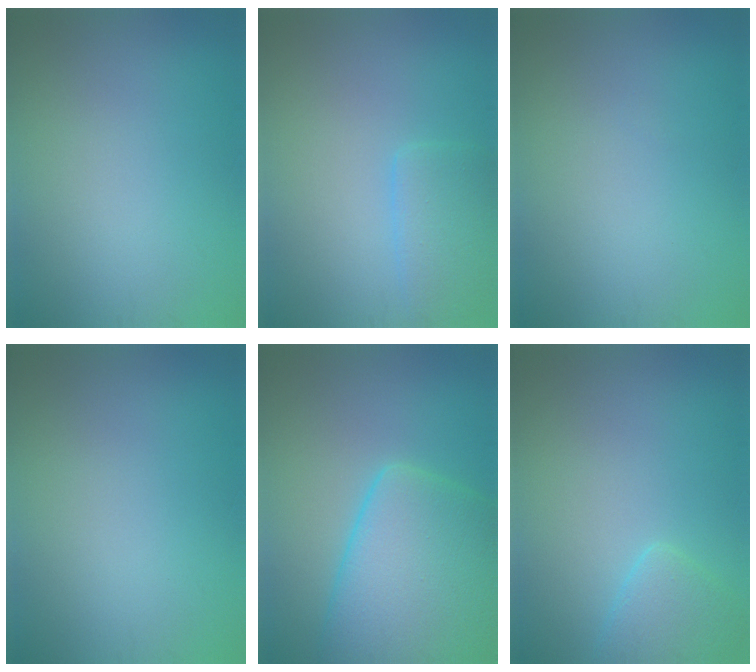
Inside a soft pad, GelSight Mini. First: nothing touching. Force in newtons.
{"total": 2.9, "press": 2.9, "slide": 0.1}
{"total": 0.0}
{"total": 0.0}
{"total": 10.0, "press": 10.0, "slide": 0.4}
{"total": 2.1, "press": 2.1, "slide": 0.2}